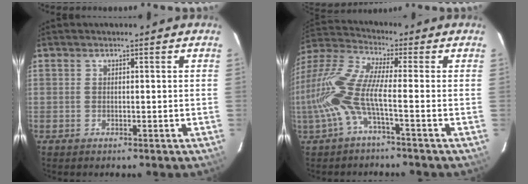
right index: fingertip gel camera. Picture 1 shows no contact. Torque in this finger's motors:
{"motor_torque": [1.41, -0.73, 0.98, 0.21]}